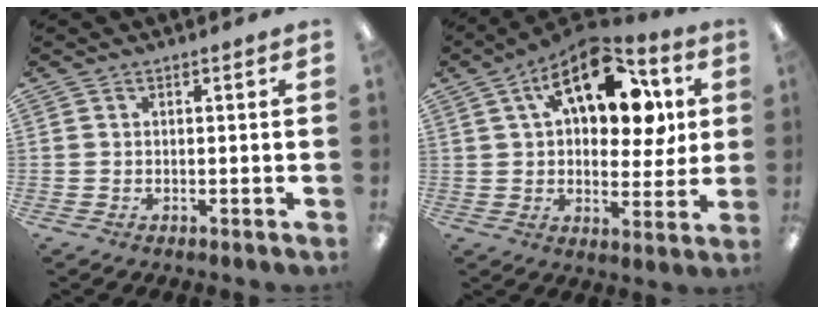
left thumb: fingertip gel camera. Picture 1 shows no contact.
{"total": 18.9, "force": [8.6, 9.6, 13.7], "torque": [-0.203, -0.019, 0.142]}